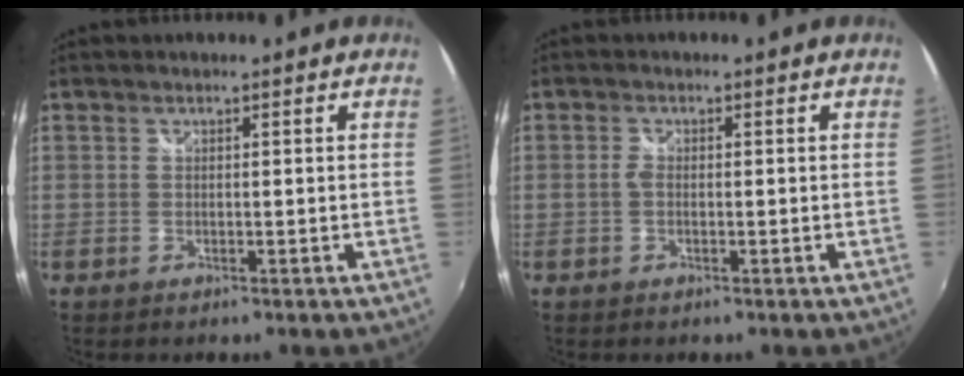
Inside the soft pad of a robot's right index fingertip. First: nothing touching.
{"total": 1.3, "force": [-0.2, 0.6, 1.1], "torque": [-0.025, 0.002, -0.007]}